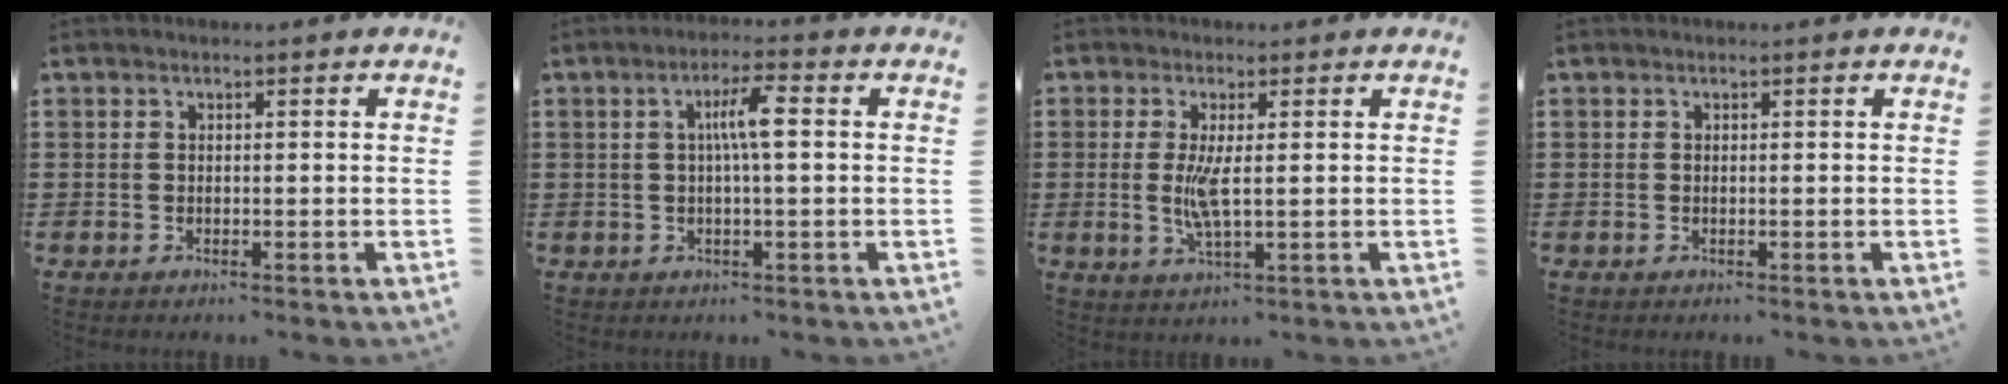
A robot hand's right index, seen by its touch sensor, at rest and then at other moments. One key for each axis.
{"total": 4.8, "fx": 0.4, "fy": 0.6, "fz": 4.8, "tx": -0.089, "ty": 0.004, "tz": 0.002}
{"total": 4.5, "fx": 0.2, "fy": 0.7, "fz": 4.5, "tx": -0.096, "ty": -0.009, "tz": -0.003}
{"total": 0.0}